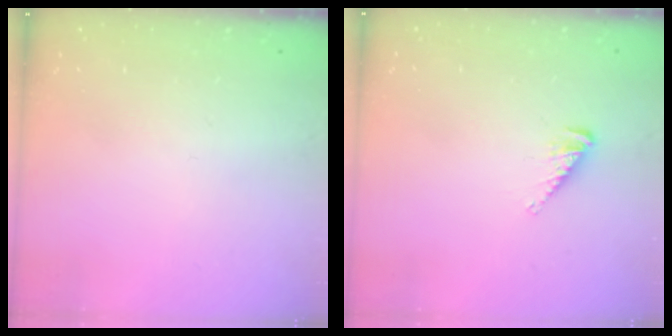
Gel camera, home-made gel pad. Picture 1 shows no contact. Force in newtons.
{"total": 5.3, "press": 5.2, "slide": 0.6}